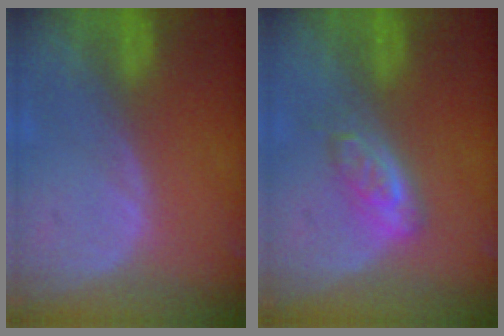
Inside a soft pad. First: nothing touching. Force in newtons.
{"total": 4.4, "press": 4.1, "slide": 1.6}